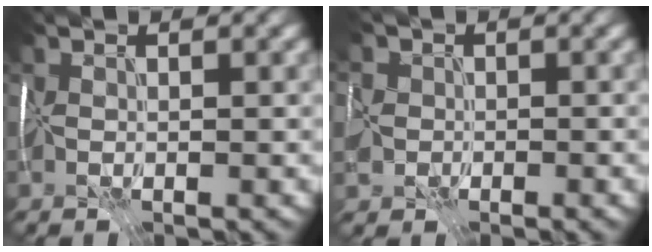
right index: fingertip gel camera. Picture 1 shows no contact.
{"total": 3.8, "force": [-1.3, 3.4, 1.3], "torque": [-0.034, 0.006, -0.042]}